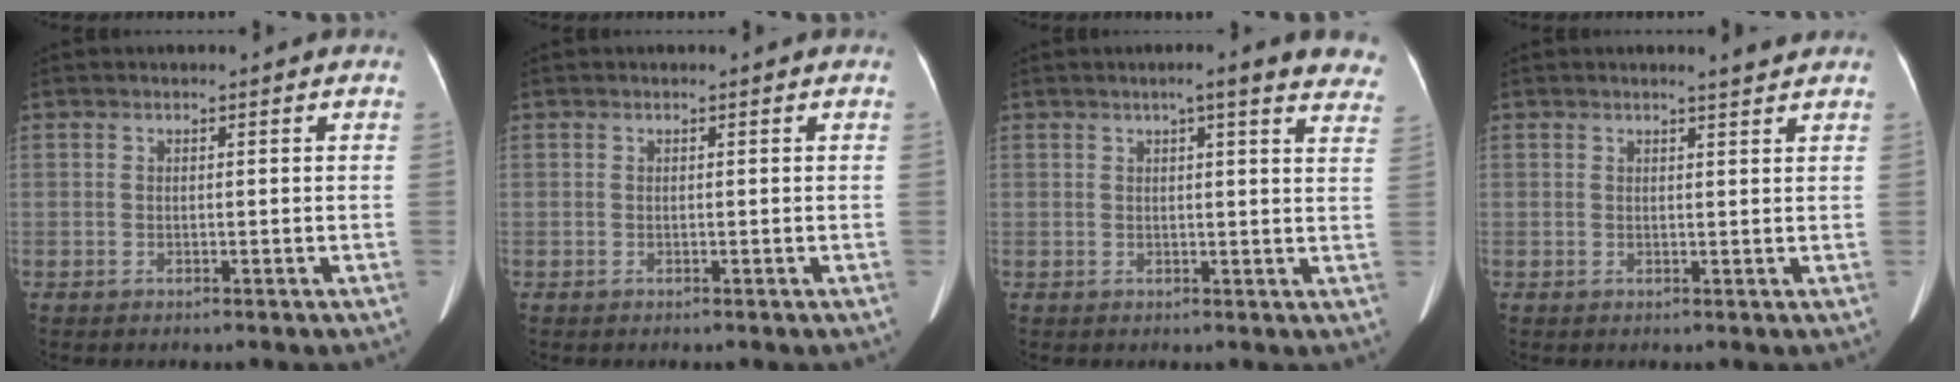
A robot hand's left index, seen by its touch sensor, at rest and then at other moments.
{"total": 0.0}
{"total": 11.8, "force": [9.6, 1.3, 6.7], "torque": [-0.062, 0.003, 0.094]}
{"total": 1.8, "force": [1.7, -0.3, 0.5], "torque": [-0.012, -0.005, 0.026]}